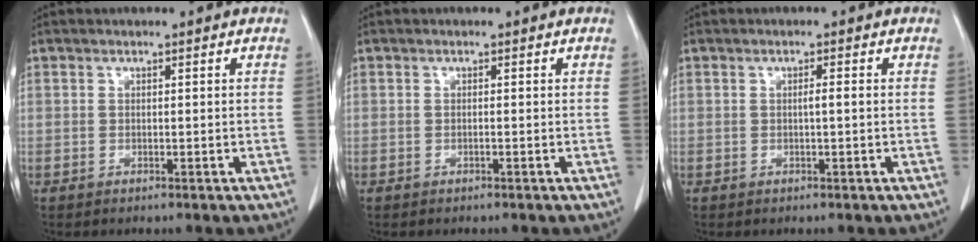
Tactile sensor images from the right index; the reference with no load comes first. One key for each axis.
{"total": 0.0}
{"total": 1.1, "fx": 0.0, "fy": -0.1, "fz": 1.1, "tx": -0.020, "ty": 0.001, "tz": -0.001}